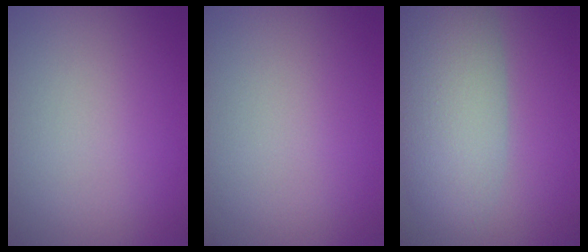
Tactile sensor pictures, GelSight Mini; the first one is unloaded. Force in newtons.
{"total": 0.0}
{"total": 7.7, "press": 7.7, "slide": 0.6}